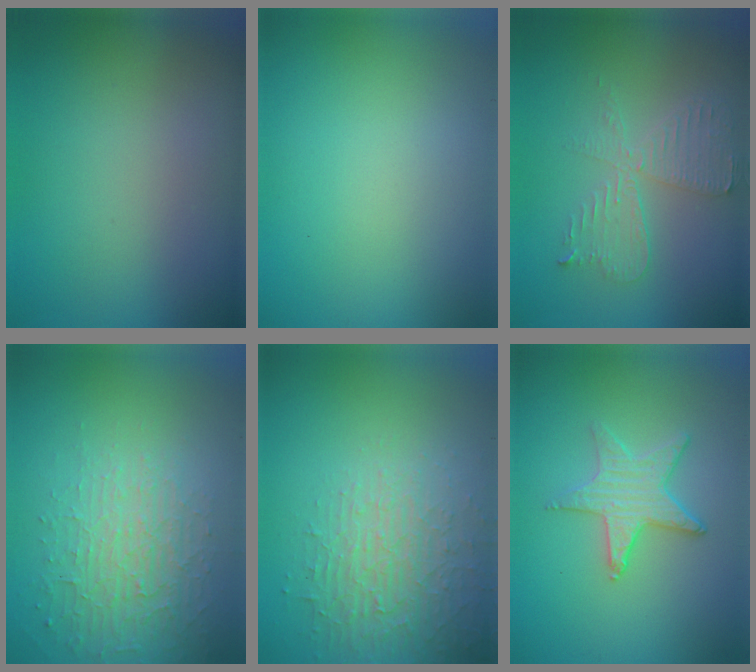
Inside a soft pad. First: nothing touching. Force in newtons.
{"total": 0.0}
{"total": 4.0, "press": 3.4, "slide": 2.0}
{"total": 3.7, "press": 3.2, "slide": 1.9}
{"total": 4.5, "press": 3.6, "slide": 2.7}
{"total": 2.8, "press": 2.7, "slide": 0.7}